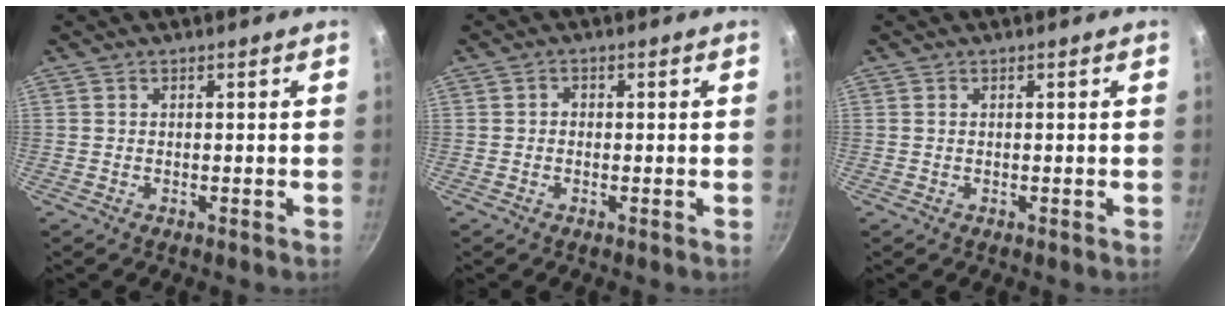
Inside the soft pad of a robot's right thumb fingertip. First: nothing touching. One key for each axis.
{"total": 1.0, "fx": -0.2, "fy": 0.9, "fz": 0.5, "tx": -0.007, "ty": 0.005, "tz": -0.004}
{"total": 0.0}